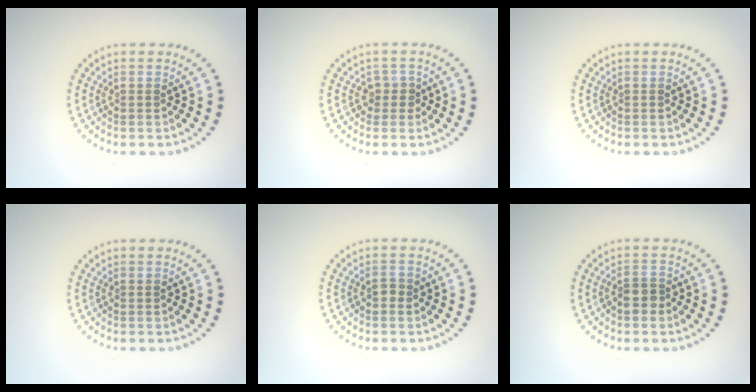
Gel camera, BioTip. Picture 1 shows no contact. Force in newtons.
{"total": 1.6, "press": 1.2, "slide": 1.0}
{"total": 0.0}
{"total": 0.0}
{"total": 0.8, "press": 0.8, "slide": 0.2}
{"total": 2.0, "press": 1.7, "slide": 1.0}